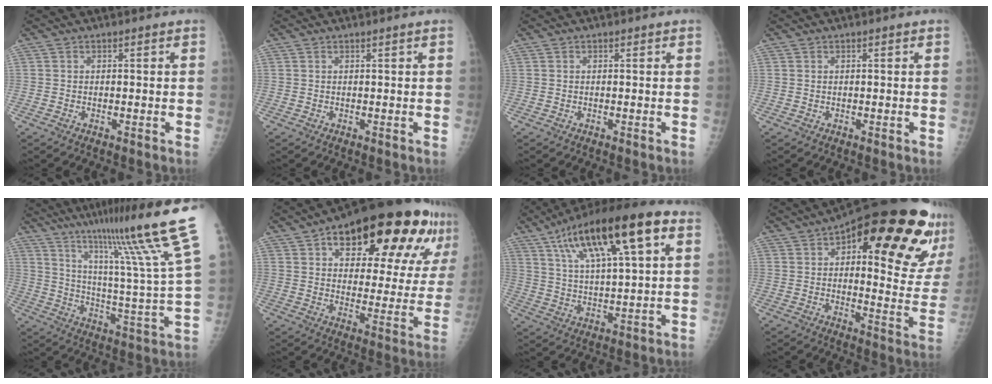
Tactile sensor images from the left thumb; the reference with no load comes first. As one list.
[{"total": 0.0}, {"total": 0.0}, {"total": 0.0}, {"total": 25.1, "force": [16.5, -0.5, 18.9], "torque": [-0.274, -0.090, 0.250]}, {"total": 27.7, "force": [14.7, 11.2, 20.6], "torque": [-0.256, -0.010, 0.208]}, {"total": 21.3, "force": [9.5, 6.2, 18.0], "torque": [-0.295, 0.006, 0.159]}, {"total": 27.2, "force": [14.4, 9.0, 21.3], "torque": [-0.246, -0.032, 0.191]}]